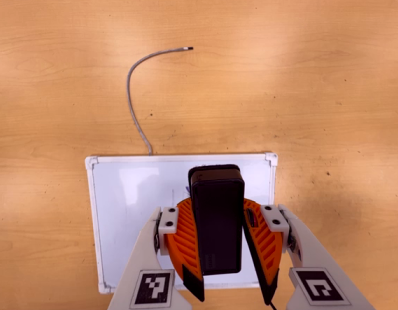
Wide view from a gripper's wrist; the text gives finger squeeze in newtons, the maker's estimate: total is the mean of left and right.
{"total": 10.3, "left": 10.6, "right": 10.0}